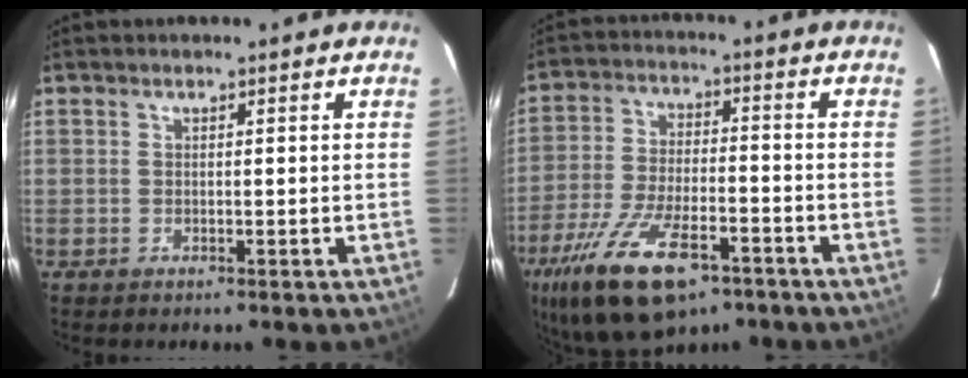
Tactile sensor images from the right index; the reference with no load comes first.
{"total": 19.5, "force": [-11.8, 8.2, 13.1], "torque": [-0.275, -0.041, -0.202]}